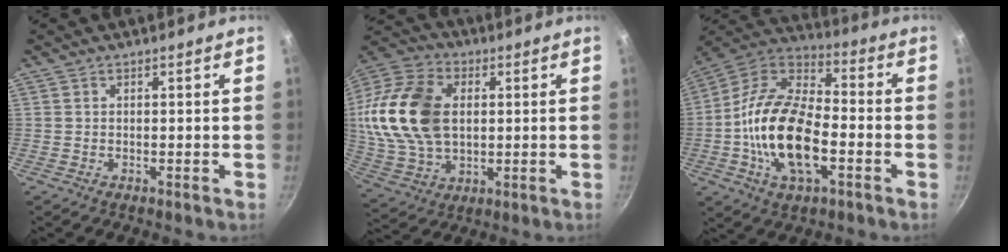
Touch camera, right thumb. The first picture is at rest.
{"total": 20.8, "force": [2.4, 14.1, 15.1], "torque": [-0.282, 0.011, 0.045]}
{"total": 20.1, "force": [-4.8, 10.4, 16.5], "torque": [-0.296, 0.034, -0.107]}